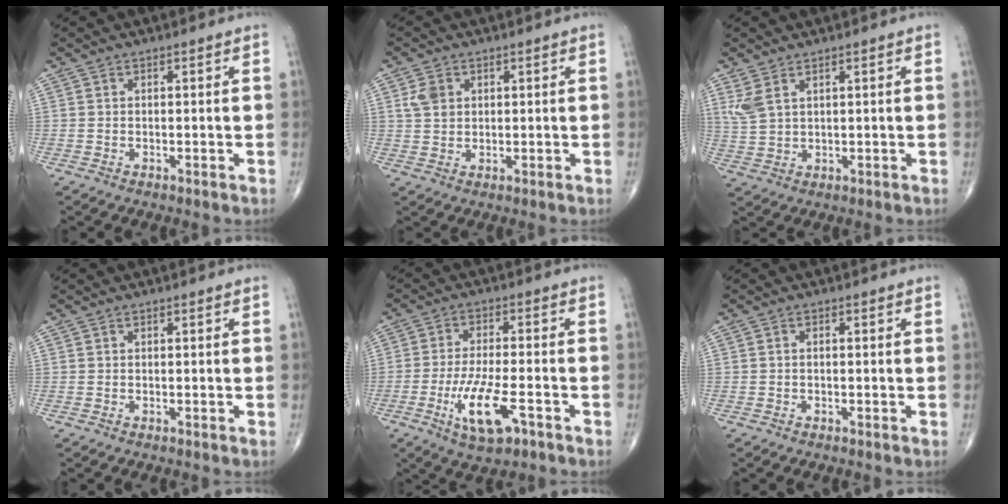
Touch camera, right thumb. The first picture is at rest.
{"total": 3.7, "force": [1.2, 2.9, 2.0], "torque": [-0.024, 0.001, 0.027]}
{"total": 4.1, "force": [2.3, 2.0, 2.7], "torque": [-0.060, -0.001, 0.059]}
{"total": 0.0}
{"total": 10.2, "force": [-4.5, 3.2, 8.6], "torque": [-0.167, 0.008, -0.075]}
{"total": 0.5, "force": [-0.2, 0.3, 0.4], "torque": [-0.005, 0.001, -0.007]}